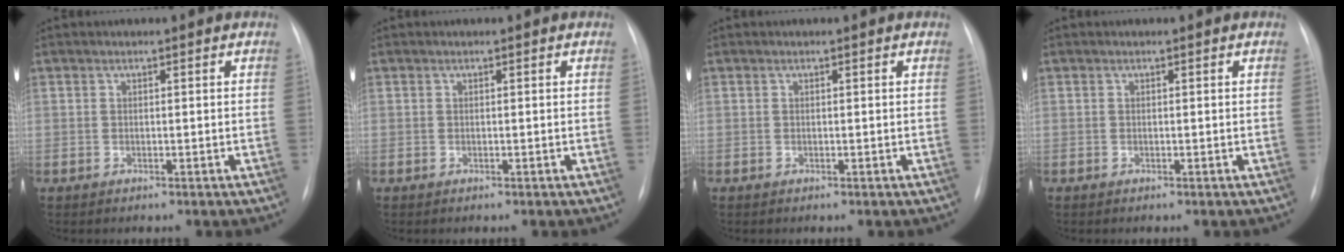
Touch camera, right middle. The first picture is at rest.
{"total": 0.0}
{"total": 0.0}
{"total": 0.0}